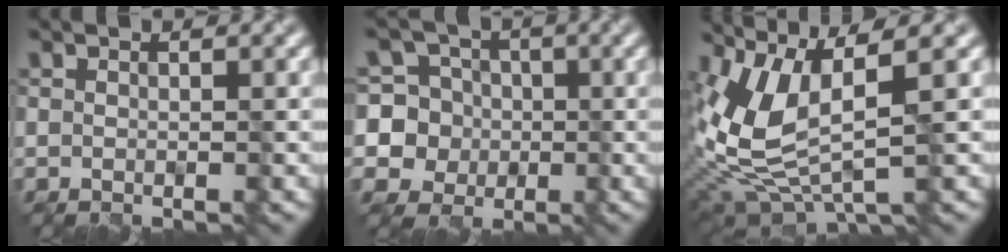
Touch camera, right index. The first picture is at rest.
{"total": 8.2, "force": [-0.3, 7.9, 2.2], "torque": [-0.070, 0.032, -0.032]}
{"total": 7.8, "force": [1.1, 2.8, 7.2], "torque": [-0.167, -0.005, 0.023]}